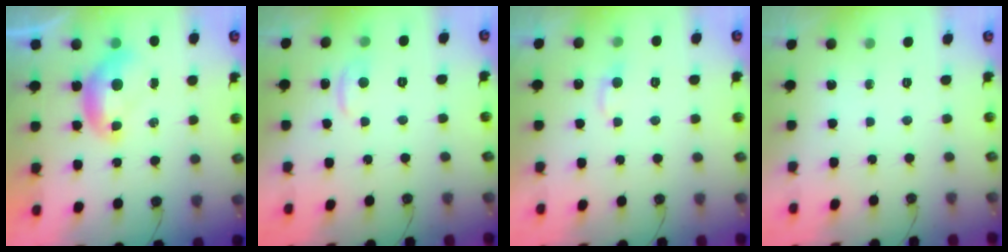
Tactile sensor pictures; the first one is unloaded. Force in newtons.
{"total": 1.5, "press": 1.2, "slide": 0.9}
{"total": 2.4, "press": 2.4, "slide": 0.4}
{"total": 0.0}